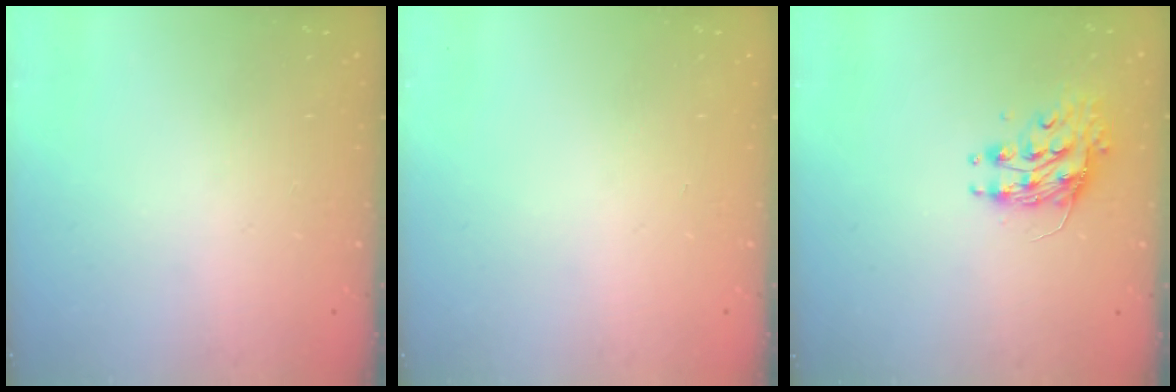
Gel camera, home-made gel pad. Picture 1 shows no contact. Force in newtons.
{"total": 0.0}
{"total": 10.4, "press": 10.3, "slide": 0.8}